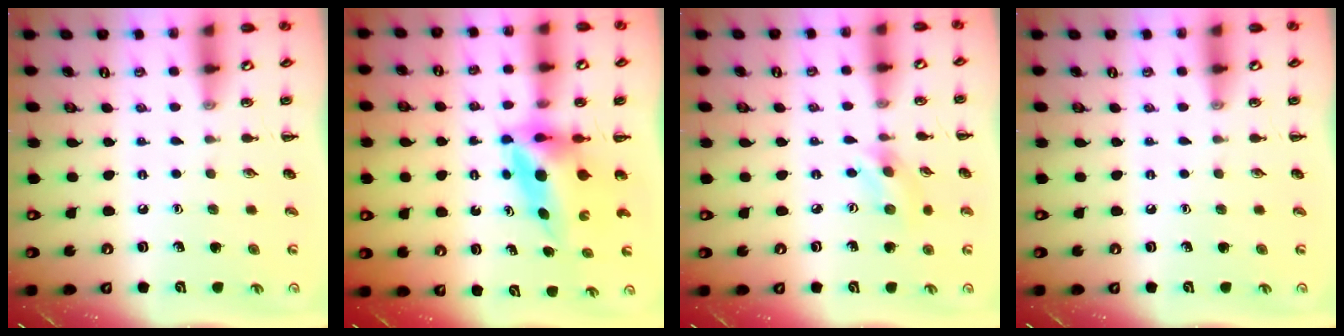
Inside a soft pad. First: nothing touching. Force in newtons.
{"total": 6.0, "press": 5.8, "slide": 1.6}
{"total": 2.8, "press": 2.7, "slide": 0.6}
{"total": 0.0}